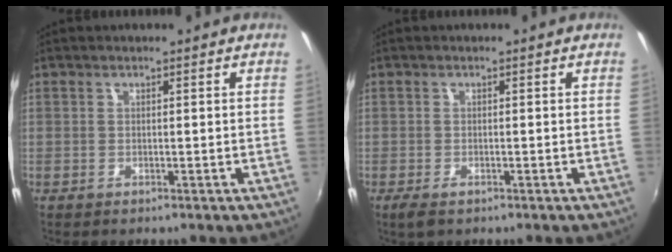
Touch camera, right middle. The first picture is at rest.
{"total": 2.3, "force": [-1.5, 1.0, 1.5], "torque": [-0.030, -0.010, -0.027]}